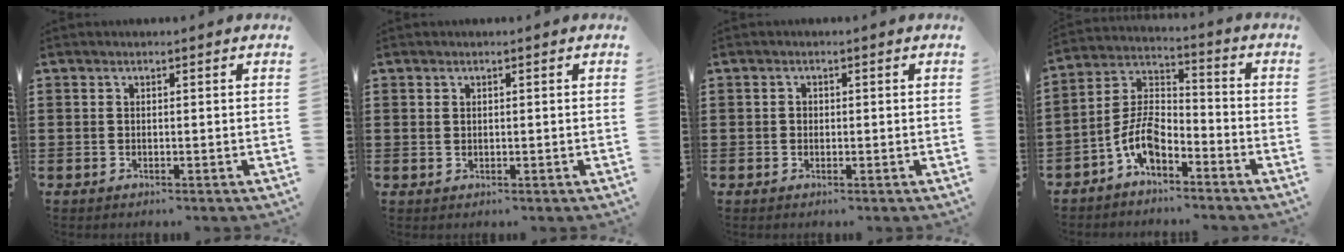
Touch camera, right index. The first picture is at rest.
{"total": 0.7, "force": [0.5, 0.5, 0.2], "torque": [-0.006, 0.002, 0.010]}
{"total": 0.7, "force": [0.0, 0.7, 0.3], "torque": [-0.008, 0.003, -0.001]}
{"total": 7.3, "force": [-4.7, 3.4, 4.5], "torque": [-0.114, -0.002, -0.097]}